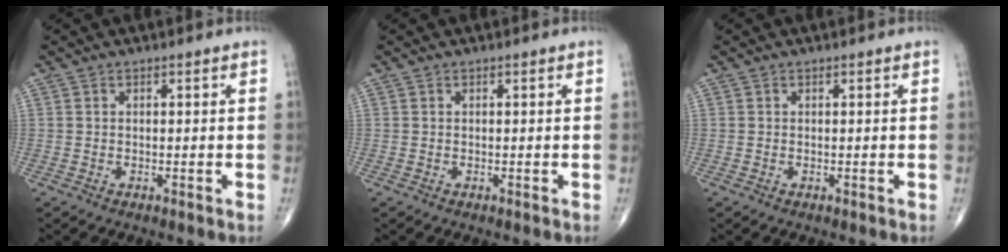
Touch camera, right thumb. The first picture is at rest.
{"total": 0.0}
{"total": 0.0}